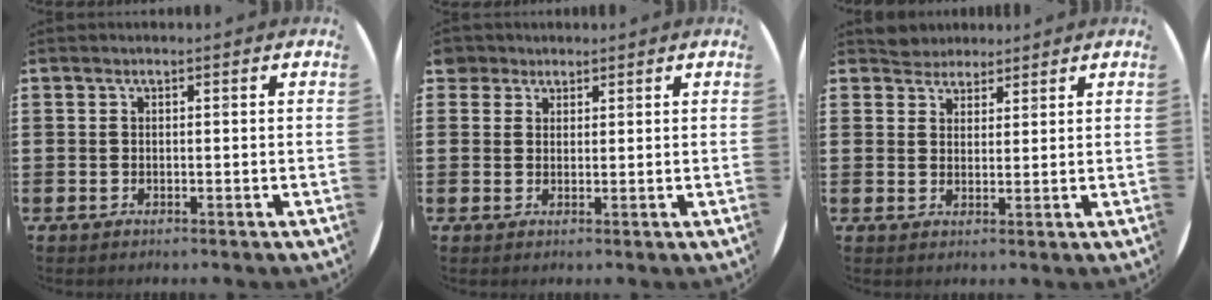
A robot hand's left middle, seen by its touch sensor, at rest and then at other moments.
{"total": 2.3, "force": [1.8, 1.3, 0.1], "torque": [0.001, 0.002, 0.035]}
{"total": 3.1, "force": [3.0, 1.0, -0.3], "torque": [-0.003, -0.001, 0.059]}